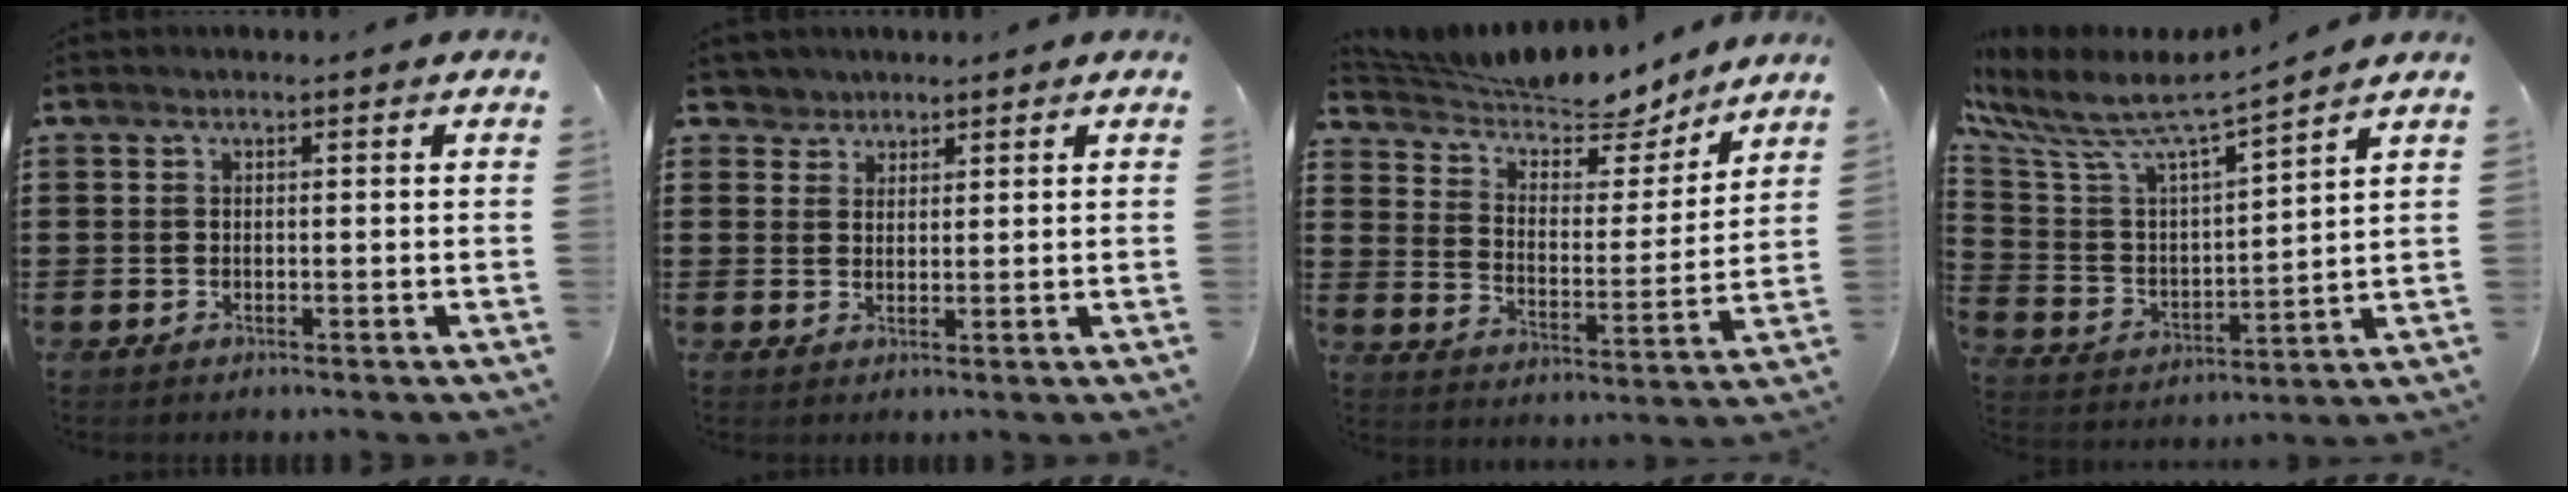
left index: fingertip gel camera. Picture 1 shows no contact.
{"total": 2.6, "force": [2.0, 1.7, -0.3], "torque": [0.002, 0.008, 0.036]}
{"total": 6.4, "force": [6.1, 1.4, 1.3], "torque": [-0.059, -0.042, 0.101]}
{"total": 8.3, "force": [7.2, 1.3, 4.0], "torque": [-0.112, -0.047, 0.118]}